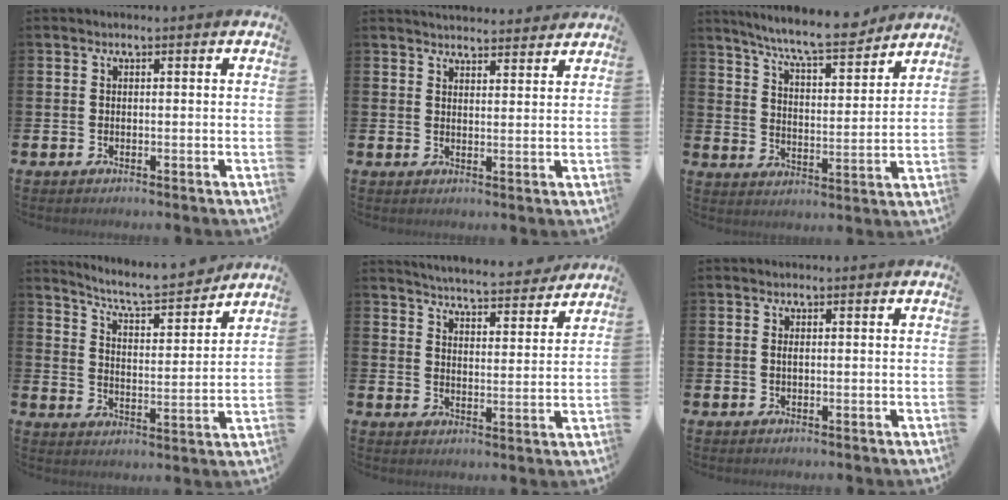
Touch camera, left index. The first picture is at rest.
{"total": 3.7, "force": [3.7, 0.4, 0.0], "torque": [0.001, -0.023, 0.066]}
{"total": 8.6, "force": [8.0, 0.4, 3.1], "torque": [-0.084, -0.051, 0.140]}
{"total": 7.0, "force": [6.7, 0.6, 1.9], "torque": [-0.063, -0.050, 0.113]}
{"total": 5.3, "force": [5.3, 0.3, 0.3], "torque": [-0.017, -0.043, 0.091]}
{"total": 0.5, "force": [0.1, 0.1, 0.5], "torque": [-0.011, 0.000, 0.002]}